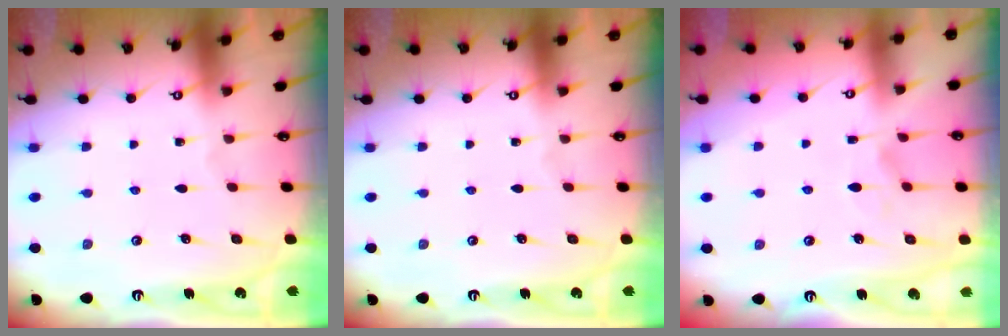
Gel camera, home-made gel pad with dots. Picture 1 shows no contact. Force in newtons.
{"total": 0.0}
{"total": 1.9, "press": 1.5, "slide": 1.1}